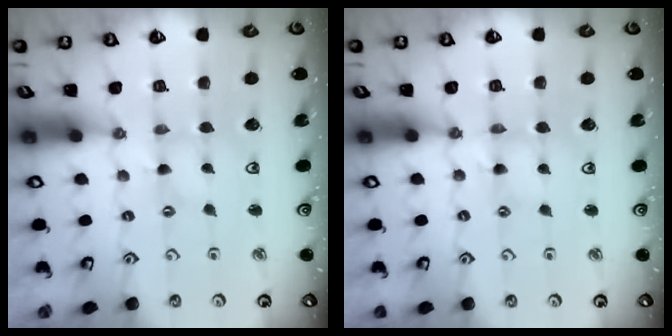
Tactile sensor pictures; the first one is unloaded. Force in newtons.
{"total": 1.2, "press": 1.2, "slide": 0.3}